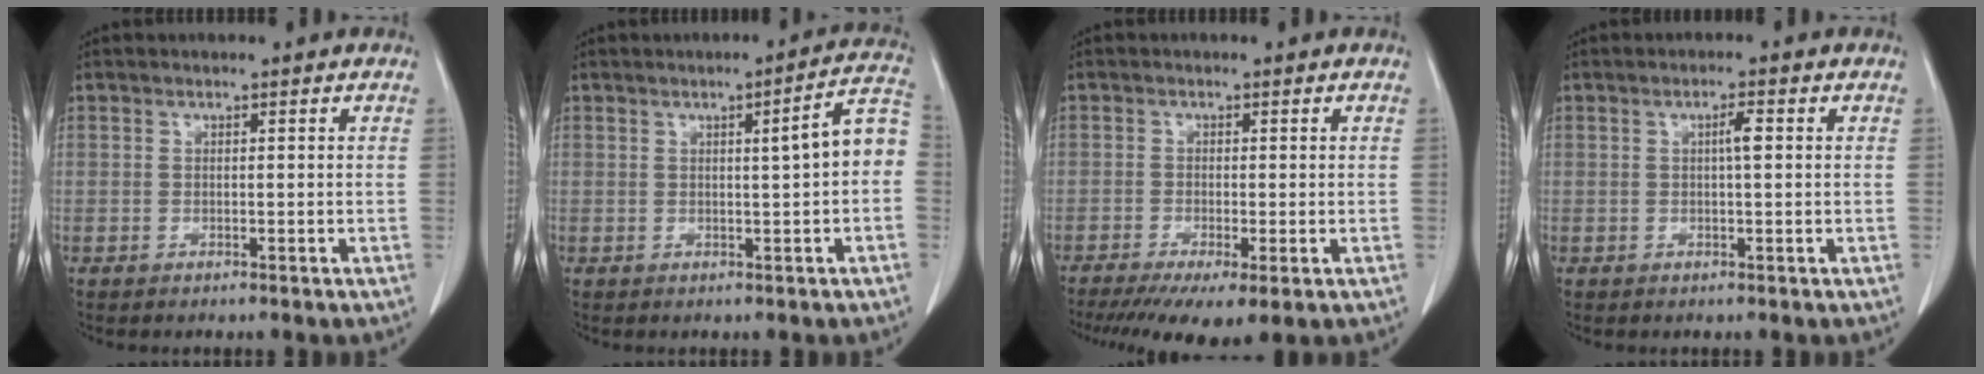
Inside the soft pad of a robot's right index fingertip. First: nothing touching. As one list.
[{"total": 6.4, "force": [0.1, 0.3, 6.4], "torque": [-0.082, 0.017, -0.001]}, {"total": 8.4, "force": [-5.1, 1.8, 6.4], "torque": [-0.099, -0.019, -0.081]}, {"total": 2.2, "force": [0.4, 0.1, 2.1], "torque": [-0.035, 0.003, 0.005]}]